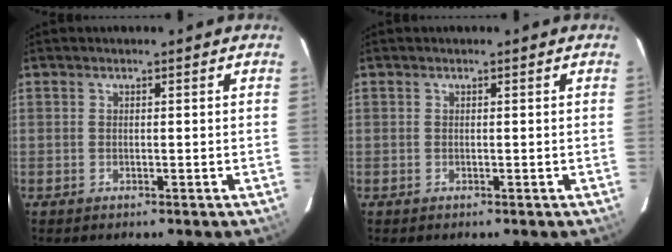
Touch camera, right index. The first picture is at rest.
{"total": 0.0}